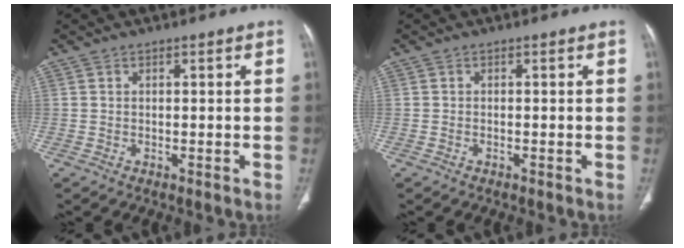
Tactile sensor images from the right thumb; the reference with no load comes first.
{"total": 0.0}